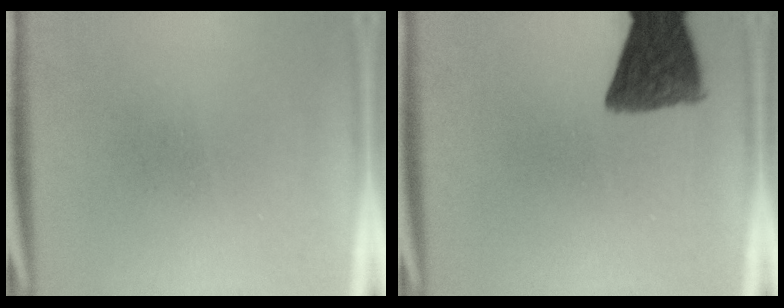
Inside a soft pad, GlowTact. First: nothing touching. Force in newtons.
{"total": 10.8}